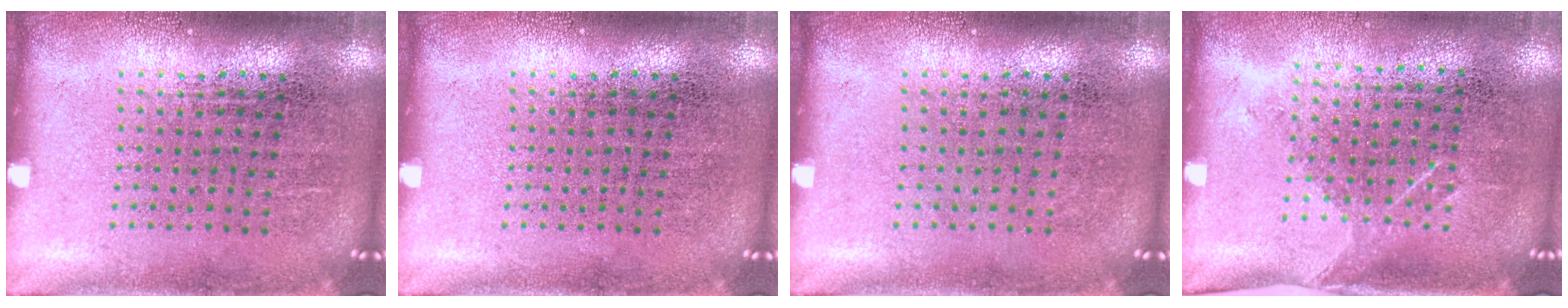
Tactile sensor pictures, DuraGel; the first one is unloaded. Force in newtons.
{"total": 0.0}
{"total": 0.0}
{"total": 1.1, "press": 1.0, "slide": 0.6}